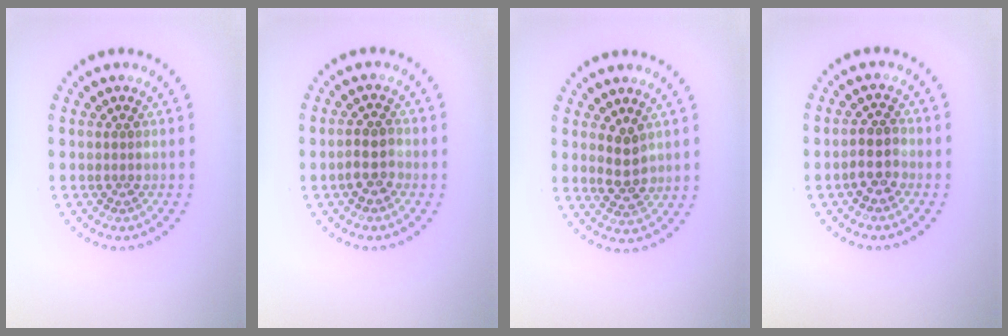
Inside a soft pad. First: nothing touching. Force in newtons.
{"total": 2.2, "press": 2.1, "slide": 0.7}
{"total": 2.6, "press": 2.5, "slide": 0.6}
{"total": 2.2, "press": 2.0, "slide": 1.0}